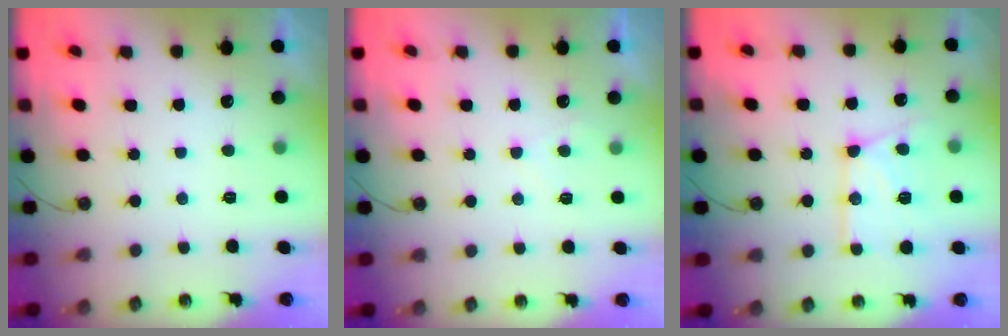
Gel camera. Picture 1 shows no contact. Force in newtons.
{"total": 4.6, "press": 4.6, "slide": 0.4}
{"total": 14.9, "press": 14.8, "slide": 1.6}